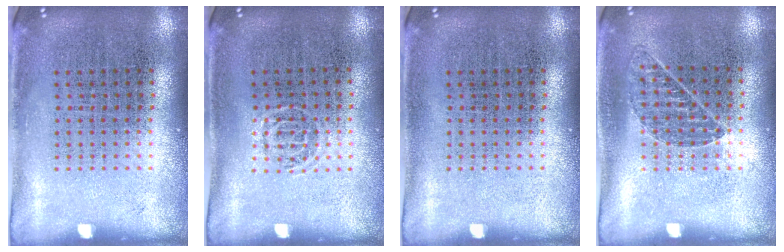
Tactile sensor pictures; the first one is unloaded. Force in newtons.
{"total": 0.6, "press": 0.5, "slide": 0.4}
{"total": 0.0}
{"total": 0.8, "press": 0.8, "slide": 0.2}